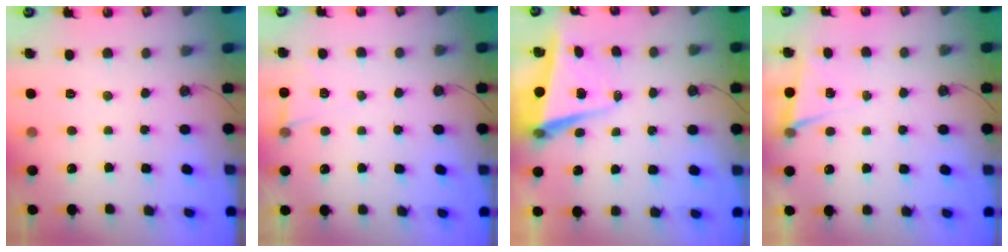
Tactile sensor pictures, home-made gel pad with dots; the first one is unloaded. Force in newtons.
{"total": 5.5, "press": 3.0, "slide": 4.6}
{"total": 5.5, "press": 5.2, "slide": 1.7}
{"total": 4.6, "press": 2.7, "slide": 3.8}